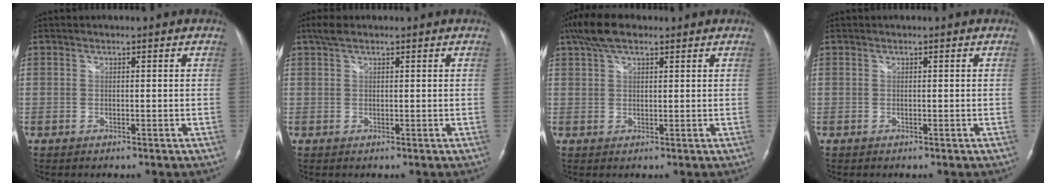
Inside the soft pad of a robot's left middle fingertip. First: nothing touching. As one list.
[{"total": 2.2, "force": [1.6, 0.9, 1.2], "torque": [-0.027, 0.016, 0.031]}, {"total": 6.0, "force": [4.1, 2.3, 3.8], "torque": [-0.081, 0.025, 0.077]}, {"total": 0.0}]